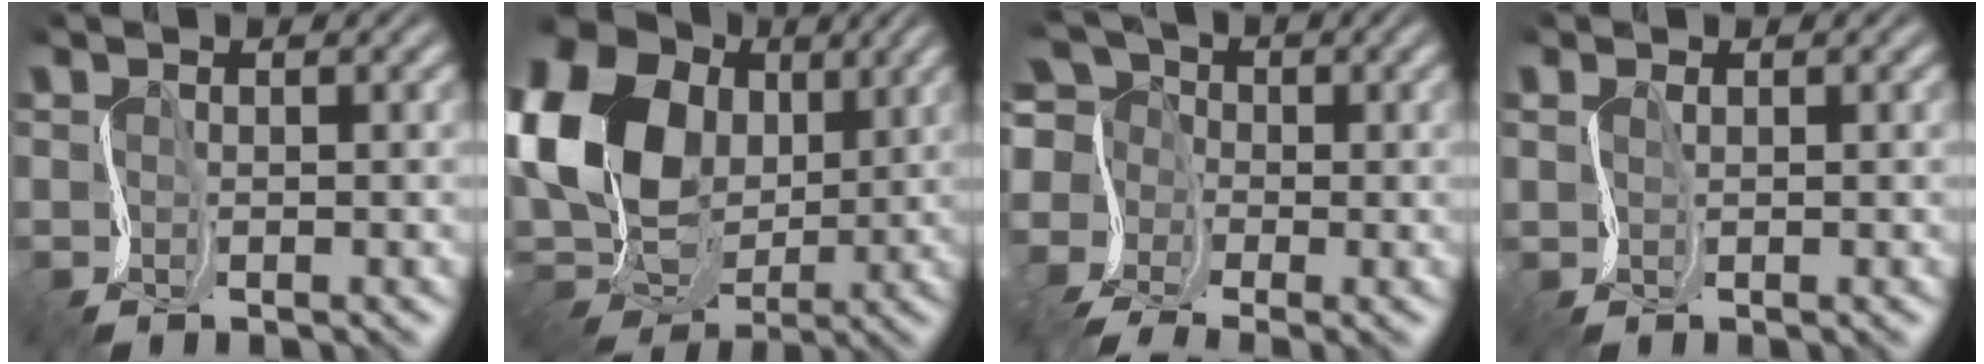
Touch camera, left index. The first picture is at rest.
{"total": 17.2, "force": [4.3, 13.4, 9.8], "torque": [-0.224, 0.028, 0.077]}
{"total": 8.6, "force": [-3.4, 6.1, 5.0], "torque": [-0.101, -0.006, -0.052]}
{"total": 0.7, "force": [0.6, 0.2, -0.1], "torque": [0.008, 0.001, 0.014]}